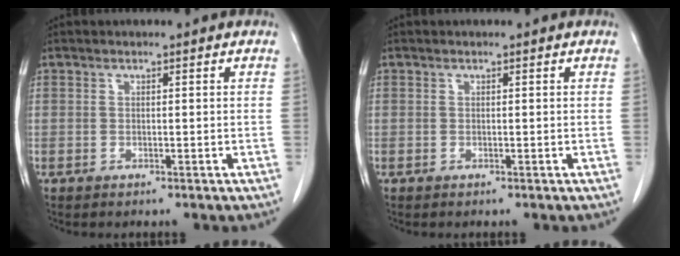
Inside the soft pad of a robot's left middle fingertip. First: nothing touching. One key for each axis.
{"total": 0.0}